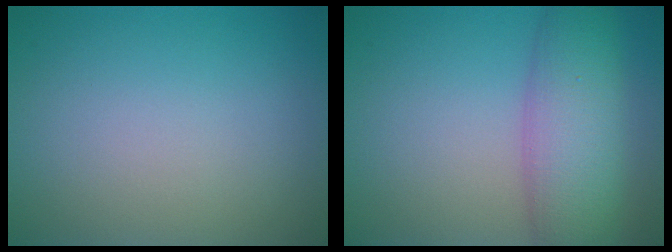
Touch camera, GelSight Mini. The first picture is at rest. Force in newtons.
{"total": 7.0, "press": 7.0, "slide": 0.2}